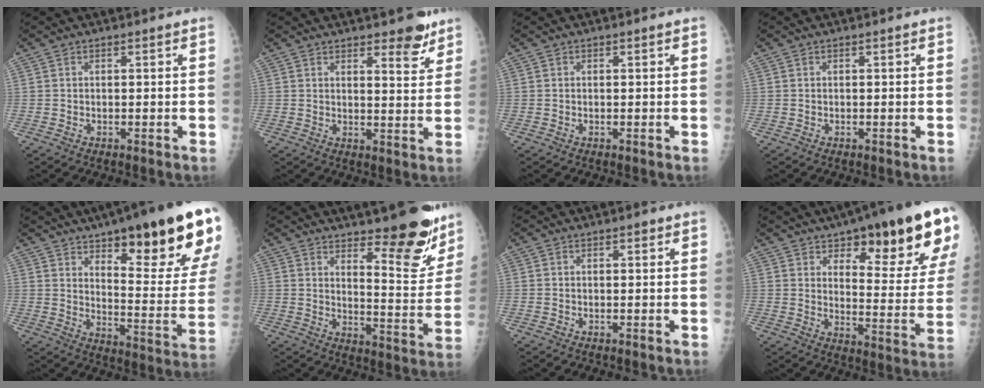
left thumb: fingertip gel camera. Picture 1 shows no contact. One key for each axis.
{"total": 5.9, "fx": 4.3, "fy": 2.0, "fz": 3.5, "tx": -0.023, "ty": -0.030, "tz": 0.056}
{"total": 0.0}
{"total": 0.0}
{"total": 27.0, "fx": 15.4, "fy": 6.5, "fz": 21.2, "tx": -0.250, "ty": -0.059, "tz": 0.225}
{"total": 14.8, "fx": 10.4, "fy": 4.4, "fz": 9.6, "tx": -0.077, "ty": -0.084, "tz": 0.154}
{"total": 0.8, "fx": 0.5, "fy": 0.3, "fz": 0.6, "tx": -0.006, "ty": -0.001, "tz": 0.007}
{"total": 25.1, "fx": 14.5, "fy": 7.3, "fz": 19.2, "tx": -0.223, "ty": -0.055, "tz": 0.202}